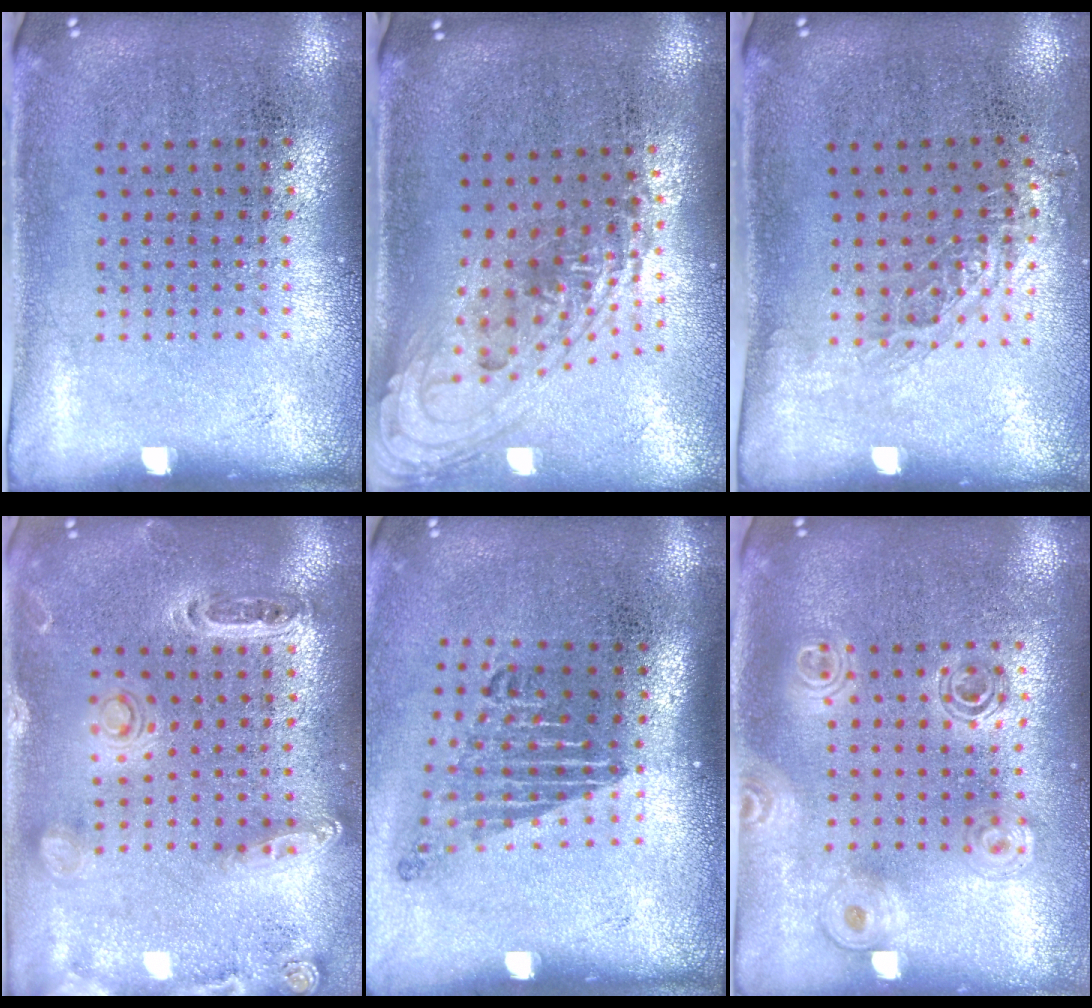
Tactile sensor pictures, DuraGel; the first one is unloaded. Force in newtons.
{"total": 1.5, "press": 1.2, "slide": 1.0}
{"total": 0.8, "press": 0.8, "slide": 0.2}
{"total": 1.2, "press": 1.2, "slide": 0.3}
{"total": 1.8, "press": 1.3, "slide": 1.3}
{"total": 1.5, "press": 1.4, "slide": 0.7}